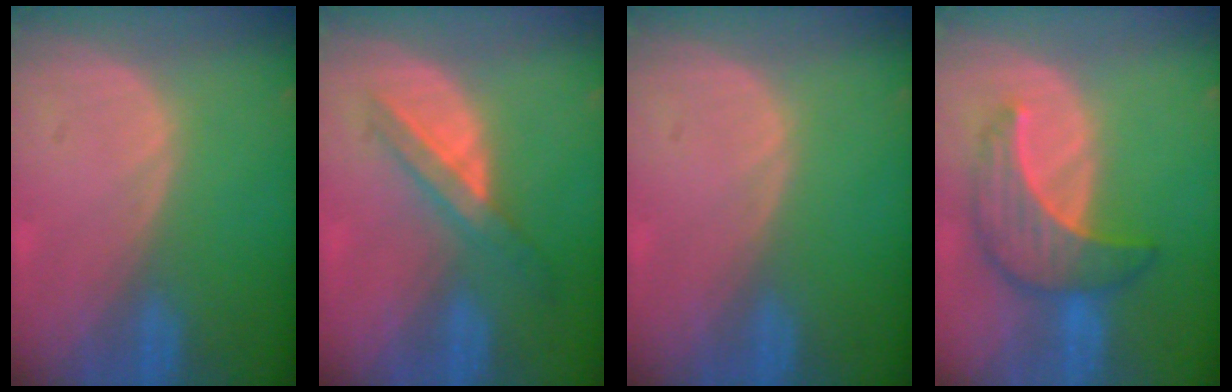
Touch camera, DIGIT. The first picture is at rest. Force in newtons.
{"total": 6.0, "press": 5.3, "slide": 2.7}
{"total": 0.0}
{"total": 7.5, "press": 7.5, "slide": 0.3}